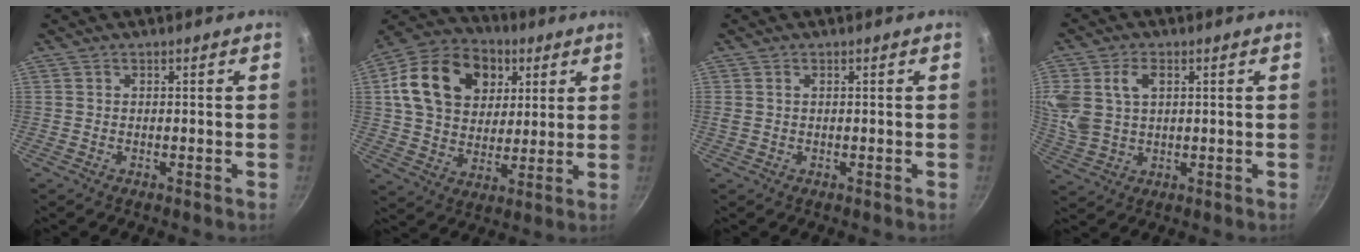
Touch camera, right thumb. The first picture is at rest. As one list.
[{"total": 20.6, "force": [6.3, 15.5, 12.0], "torque": [-0.187, 0.005, 0.101]}, {"total": 0.8, "force": [0.2, 0.5, 0.6], "torque": [-0.011, 0.002, 0.005]}, {"total": 11.0, "force": [3.1, 7.7, 7.3], "torque": [-0.149, -0.001, 0.064]}]